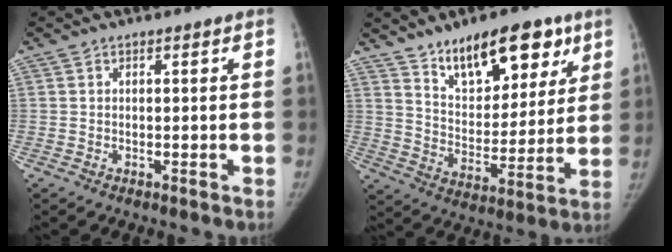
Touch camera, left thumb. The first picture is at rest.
{"total": 17.9, "force": [11.1, 8.4, 11.2], "torque": [-0.116, -0.056, 0.184]}